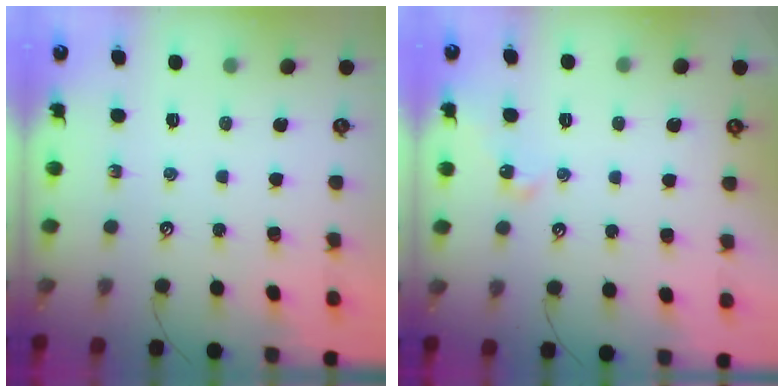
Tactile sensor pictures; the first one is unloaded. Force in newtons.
{"total": 2.6, "press": 2.5, "slide": 0.4}